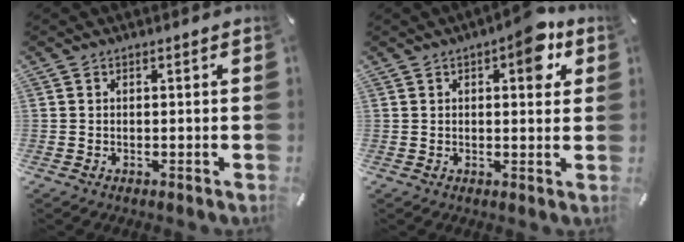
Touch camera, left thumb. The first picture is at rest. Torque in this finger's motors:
{"motor_torque": [1.68, 1.57, 1.05, -0.88, 0.29]}